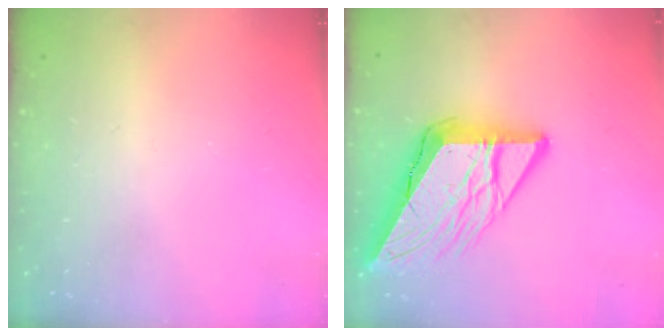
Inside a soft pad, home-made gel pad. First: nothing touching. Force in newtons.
{"total": 15.9, "press": 15.8, "slide": 1.7}